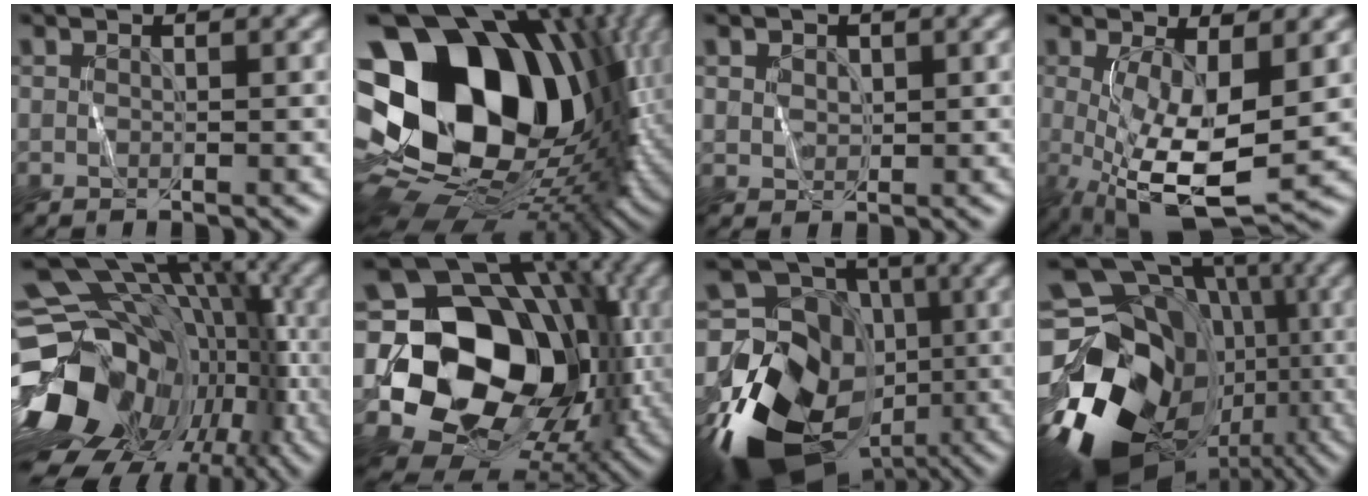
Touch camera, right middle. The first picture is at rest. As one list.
[{"total": 22.2, "force": [2.7, 15.6, 15.5], "torque": [-0.304, -0.032, 0.084]}, {"total": 1.9, "force": [0.9, 1.4, 0.8], "torque": [-0.022, -0.002, 0.027]}, {"total": 8.7, "force": [-1.1, 2.9, 8.2], "torque": [-0.165, -0.018, -0.016]}, {"total": 19.4, "force": [-4.4, 13.8, 12.8], "torque": [-0.215, -0.012, -0.059]}, {"total": 18.8, "force": [-1.2, 14.8, 11.5], "torque": [-0.191, -0.020, -0.009]}, {"total": 19.9, "force": [-8.7, 15.5, 9.0], "torque": [-0.167, -0.031, -0.147]}, {"total": 20.2, "force": [-5.6, 15.7, 11.4], "torque": [-0.210, -0.012, -0.071]}]